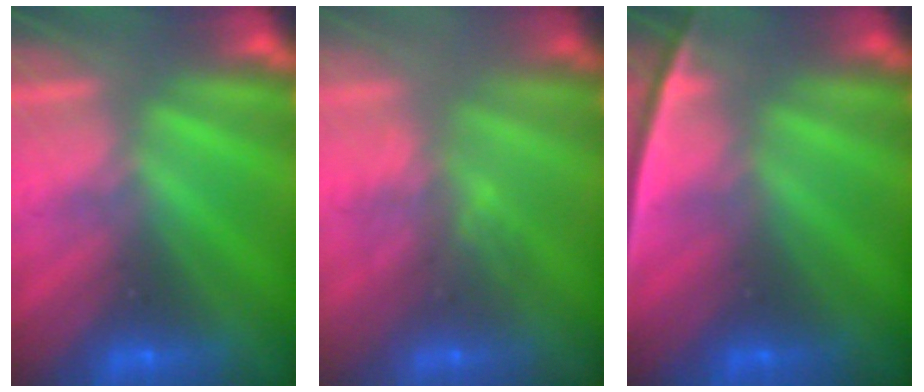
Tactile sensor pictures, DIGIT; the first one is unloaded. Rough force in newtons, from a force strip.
{"total": 2.9}
{"total": 2.4}